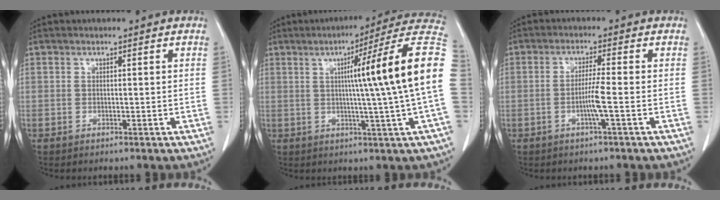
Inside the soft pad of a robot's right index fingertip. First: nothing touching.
{"total": 18.3, "force": [1.6, -2.6, 18.0], "torque": [-0.219, 0.017, 0.008]}
{"total": 3.8, "force": [-1.1, -0.7, 3.5], "torque": [-0.069, -0.004, -0.023]}